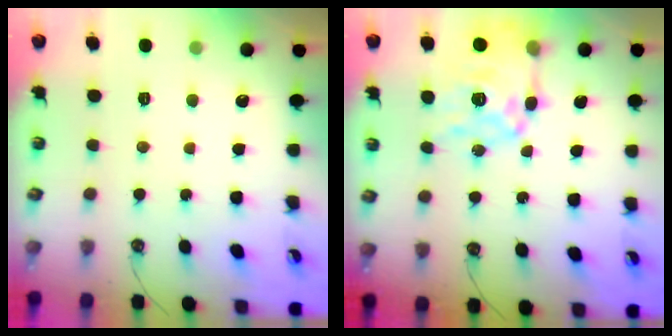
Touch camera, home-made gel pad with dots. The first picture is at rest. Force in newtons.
{"total": 15.7, "press": 15.6, "slide": 1.5}